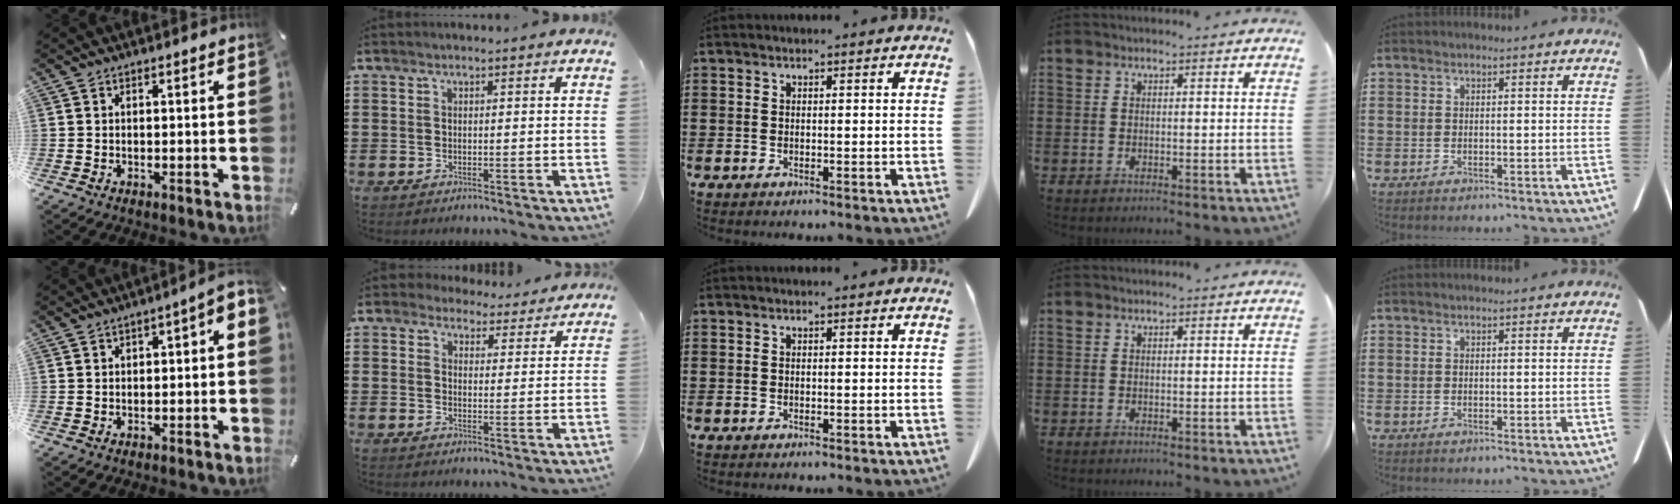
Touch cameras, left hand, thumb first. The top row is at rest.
{"thumb": {"total": 3.3, "force": [-1.4, 1.6, 2.5], "torque": [-0.043, 0.017, -0.028]}, "index": {"total": 3.7, "force": [3.2, 1.7, 0.5], "torque": [-0.018, -0.010, 0.056]}}